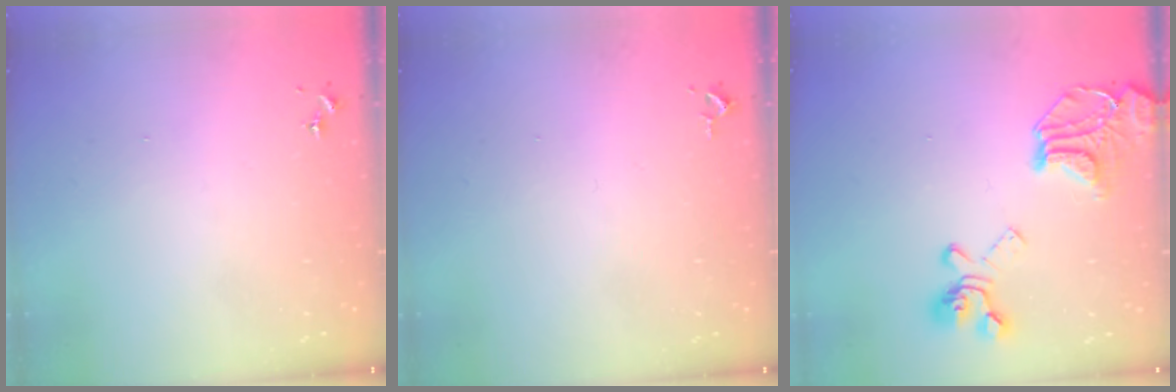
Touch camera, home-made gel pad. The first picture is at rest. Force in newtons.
{"total": 2.6, "press": 2.6, "slide": 0.4}
{"total": 19.9, "press": 19.8, "slide": 2.0}